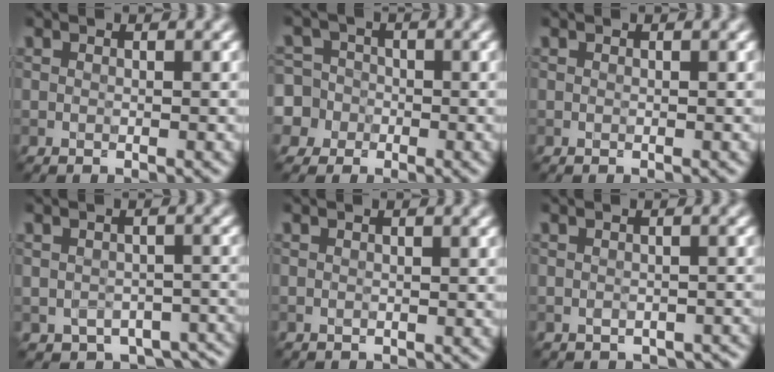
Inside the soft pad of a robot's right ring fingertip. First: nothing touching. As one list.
[{"total": 7.9, "force": [-2.5, 7.2, 1.8], "torque": [-0.046, 0.006, -0.081]}, {"total": 0.0}, {"total": 5.1, "force": [-3.0, 3.3, 2.6], "torque": [-0.027, -0.031, -0.031]}, {"total": 0.0}, {"total": 1.9, "force": [-1.3, 1.2, 0.6], "torque": [-0.002, -0.010, -0.014]}]